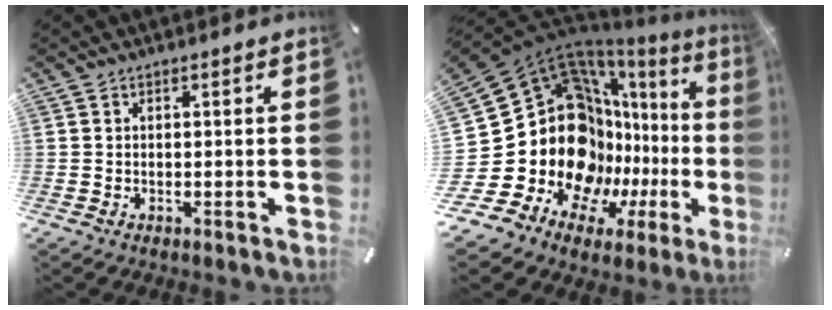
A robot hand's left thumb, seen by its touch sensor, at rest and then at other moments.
{"total": 31.7, "force": [0.9, 21.5, 23.2], "torque": [-0.434, -0.099, 0.075]}